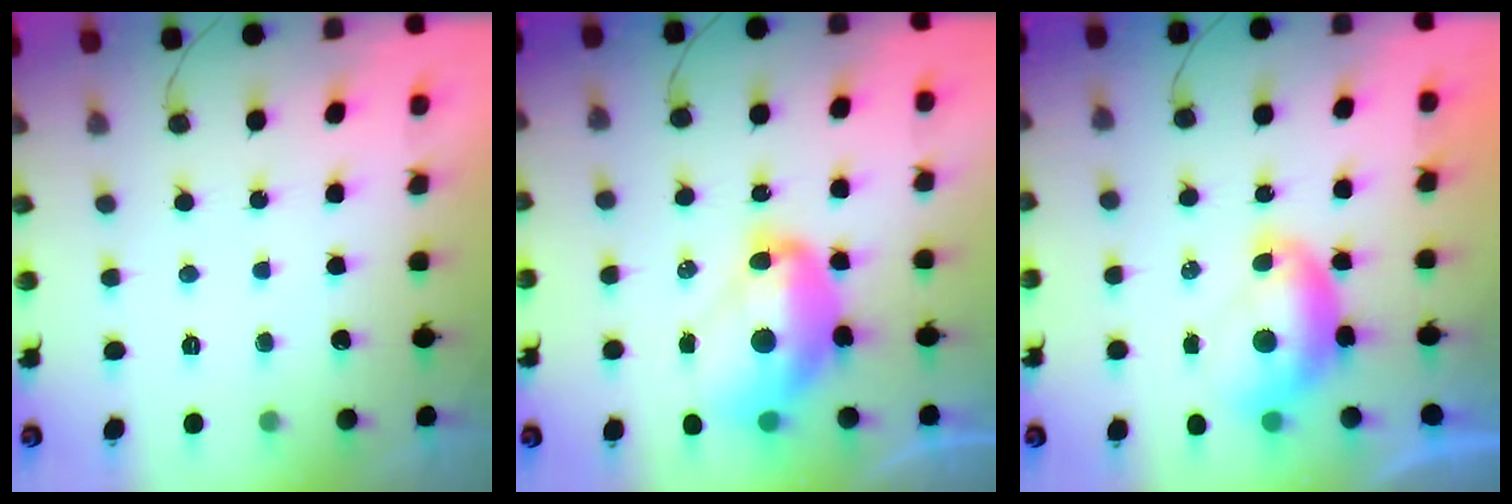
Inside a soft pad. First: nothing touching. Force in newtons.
{"total": 13.9, "press": 13.8, "slide": 1.7}
{"total": 8.0, "press": 7.9, "slide": 1.0}